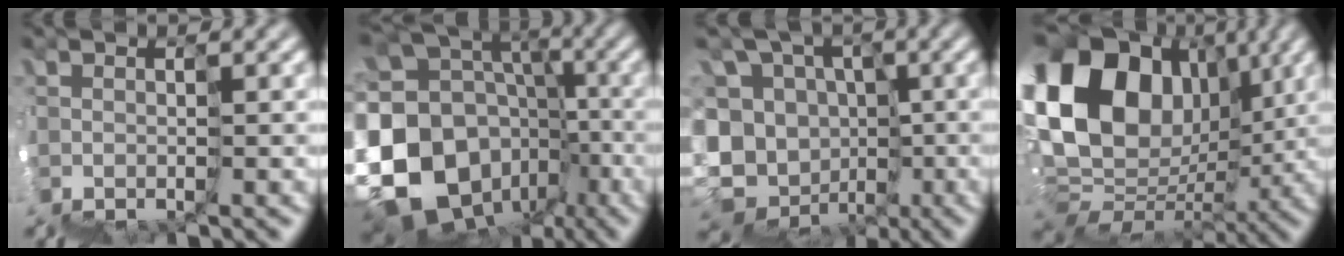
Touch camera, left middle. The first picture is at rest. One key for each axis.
{"total": 13.6, "fx": -4.6, "fy": 11.6, "fz": 5.5, "tx": -0.115, "ty": 0.002, "tz": -0.072}
{"total": 10.7, "fx": -3.4, "fy": 10.0, "fz": 1.7, "tx": -0.061, "ty": 0.024, "tz": -0.050}
{"total": 12.6, "fx": 5.7, "fy": 9.0, "fz": 6.8, "tx": -0.104, "ty": 0.060, "tz": 0.096}